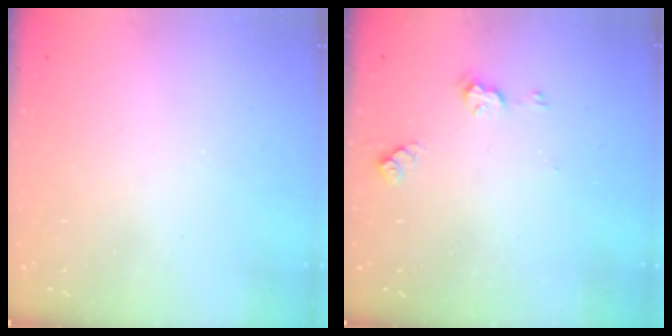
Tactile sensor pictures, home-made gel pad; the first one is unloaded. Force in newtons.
{"total": 5.1, "press": 5.0, "slide": 0.6}